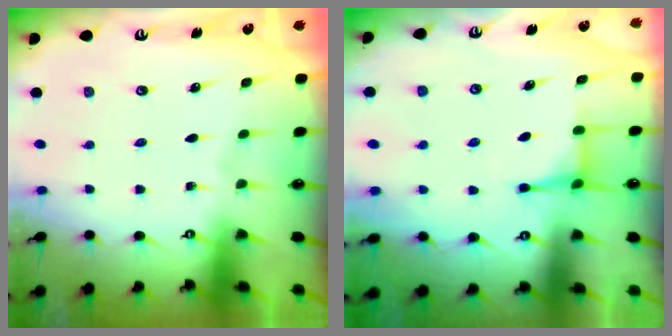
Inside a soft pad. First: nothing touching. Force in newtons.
{"total": 3.9, "press": 3.9, "slide": 0.6}